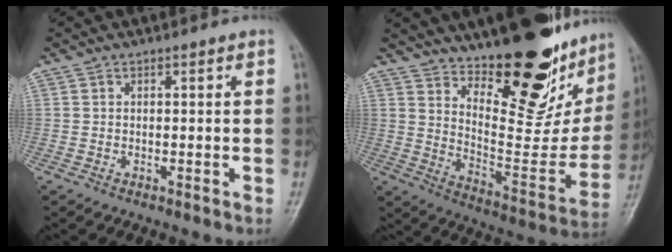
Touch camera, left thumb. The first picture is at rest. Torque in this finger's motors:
{"motor_torque": [0.68, 0.57, 1.45, -1.32, 0.19]}